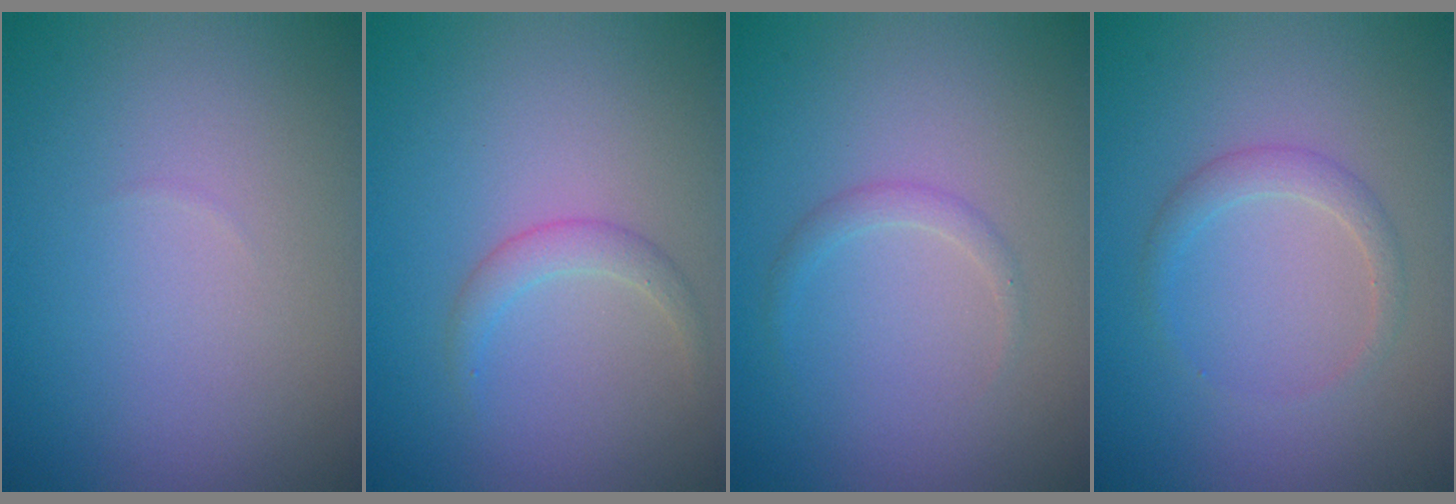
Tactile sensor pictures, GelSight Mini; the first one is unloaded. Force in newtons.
{"total": 1.5, "press": 1.5, "slide": 0.1}
{"total": 1.0, "press": 1.0, "slide": 0.1}
{"total": 1.6, "press": 1.6, "slide": 0.1}